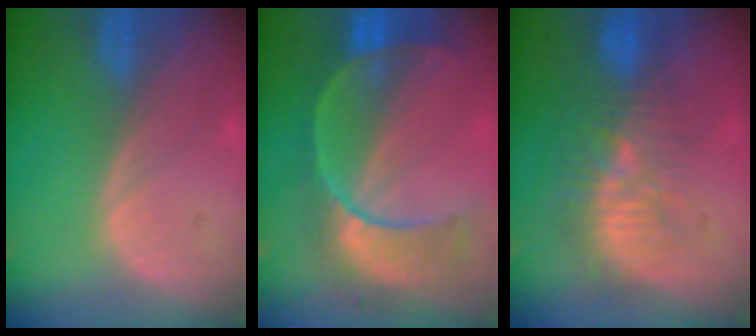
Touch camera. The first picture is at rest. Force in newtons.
{"total": 9.7, "press": 8.6, "slide": 4.5}
{"total": 9.3, "press": 8.7, "slide": 3.4}